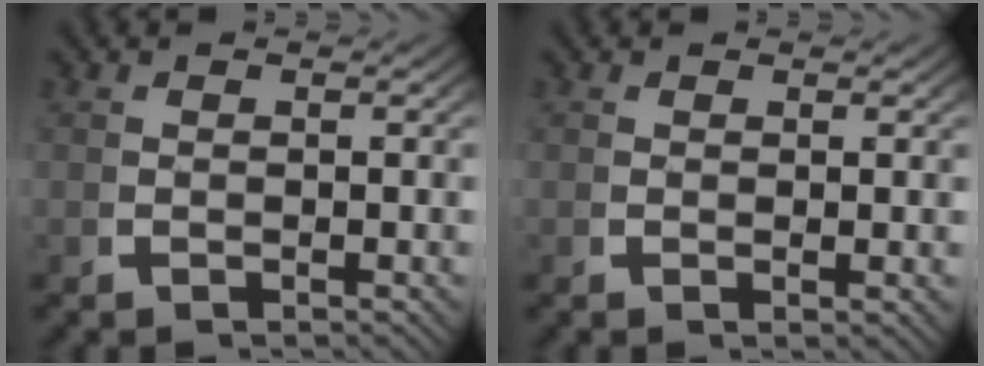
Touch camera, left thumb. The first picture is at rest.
{"total": 0.6, "force": [0.4, 0.0, 0.4], "torque": [-0.006, -0.004, 0.007]}